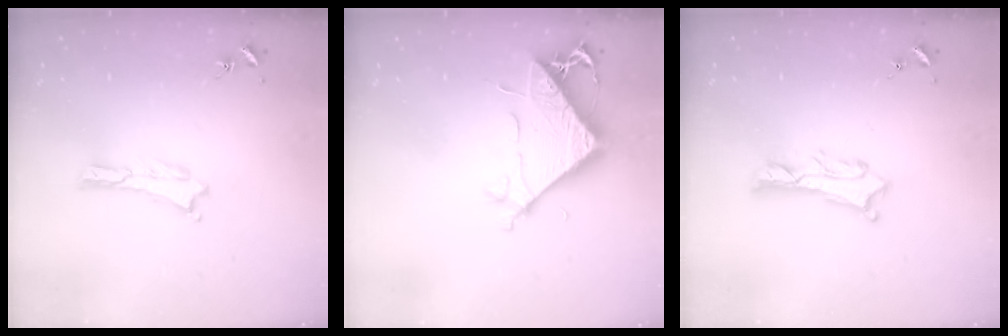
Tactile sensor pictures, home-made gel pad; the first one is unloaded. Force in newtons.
{"total": 7.6, "press": 7.5, "slide": 1.2}
{"total": 2.6, "press": 2.6, "slide": 0.3}